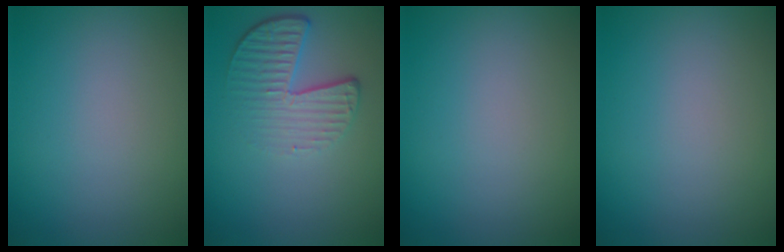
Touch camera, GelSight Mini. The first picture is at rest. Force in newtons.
{"total": 4.5, "press": 3.0, "slide": 3.3}
{"total": 0.0}
{"total": 0.0}